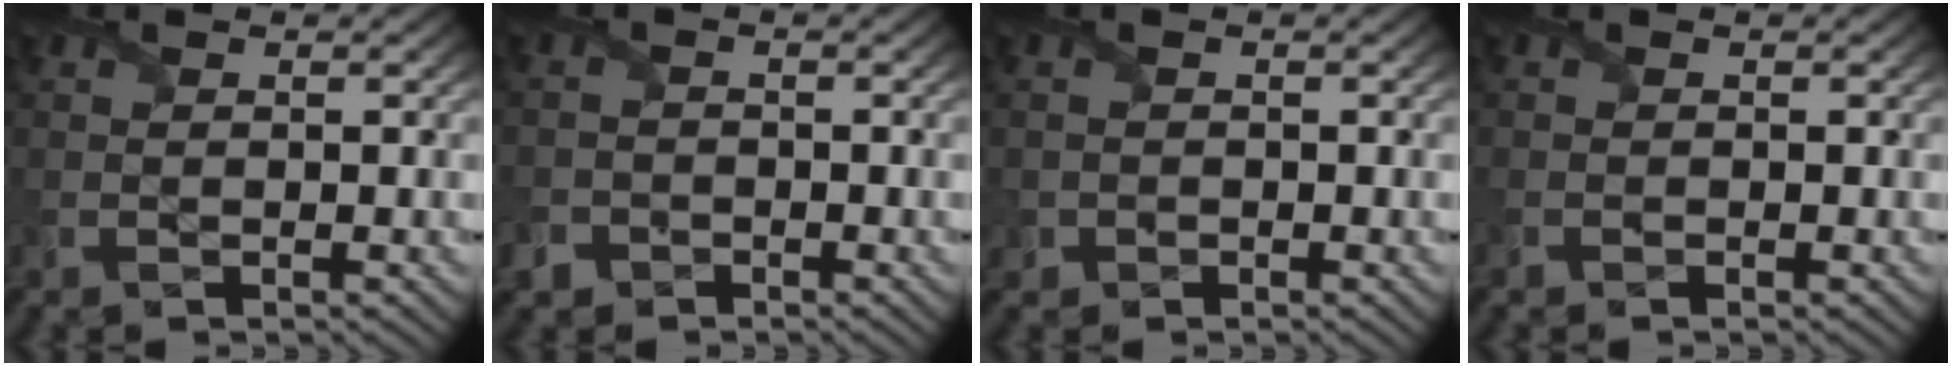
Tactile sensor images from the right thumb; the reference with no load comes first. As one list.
[{"total": 2.1, "force": [-1.4, 1.5, 0.3], "torque": [-0.002, -0.004, -0.033]}, {"total": 1.1, "force": [-0.2, 1.1, 0.2], "torque": [-0.006, -0.009, -0.006]}, {"total": 0.0}]